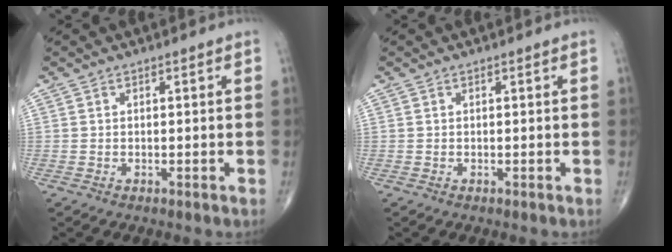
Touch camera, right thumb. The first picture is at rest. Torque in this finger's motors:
{"motor_torque": [0.00, 0.00, 0.00, 0.00, 0.02]}